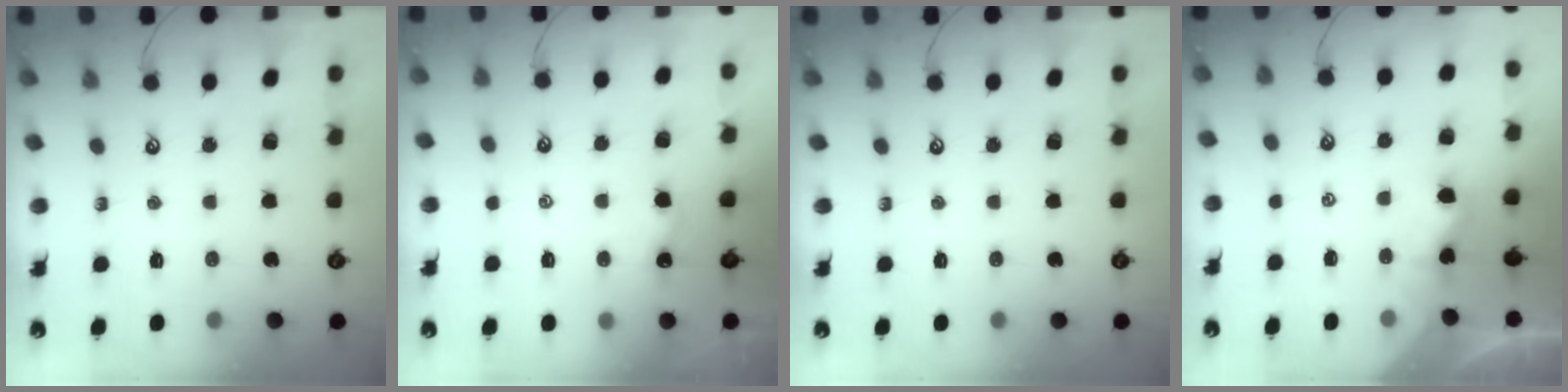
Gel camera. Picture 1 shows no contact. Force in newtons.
{"total": 0.0}
{"total": 0.0}
{"total": 2.3, "press": 2.3, "slide": 0.2}